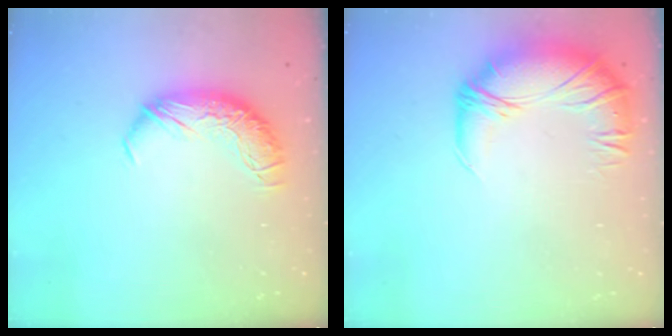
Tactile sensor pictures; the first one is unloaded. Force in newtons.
{"total": 2.8, "press": 0.1, "slide": 2.8}